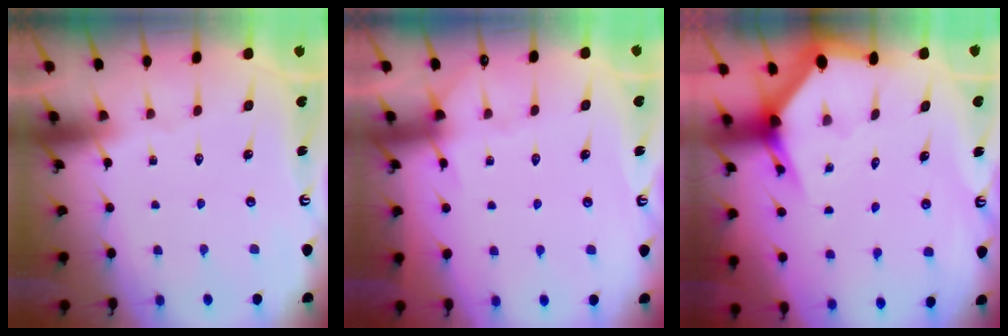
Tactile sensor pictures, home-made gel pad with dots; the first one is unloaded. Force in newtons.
{"total": 2.2, "press": 2.2, "slide": 0.2}
{"total": 3.4, "press": 3.3, "slide": 0.5}